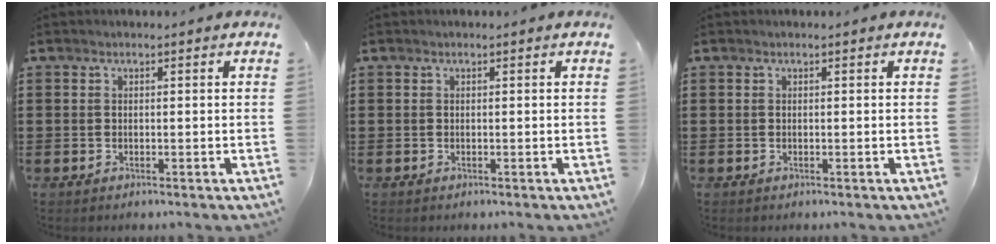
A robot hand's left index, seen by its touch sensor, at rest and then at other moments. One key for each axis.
{"total": 0.0}
{"total": 0.0}